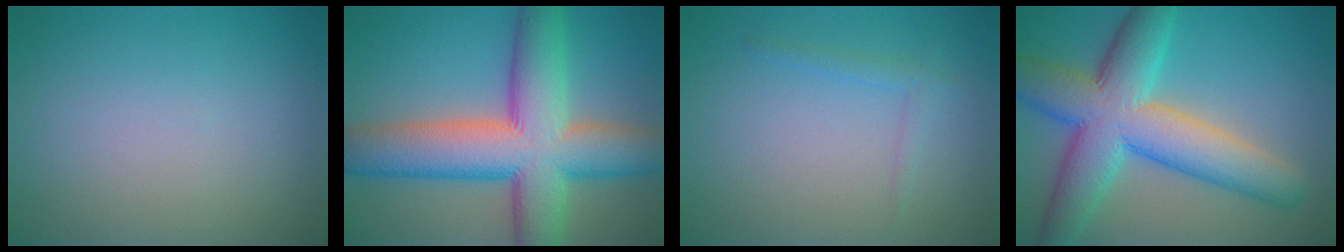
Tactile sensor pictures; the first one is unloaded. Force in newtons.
{"total": 12.3, "press": 12.3, "slide": 0.6}
{"total": 1.2, "press": 1.2, "slide": 0.1}
{"total": 10.6, "press": 10.6, "slide": 0.4}